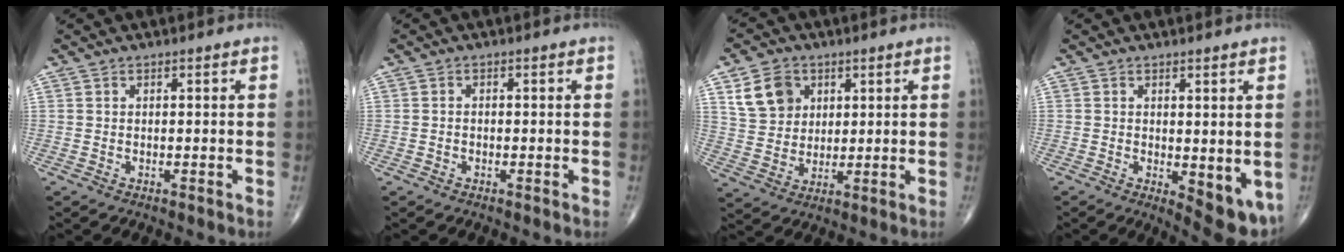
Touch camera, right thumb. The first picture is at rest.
{"total": 0.6, "force": [-0.3, 0.5, 0.3], "torque": [-0.004, 0.002, -0.006]}
{"total": 9.2, "force": [3.9, 7.2, 4.1], "torque": [-0.051, -0.012, 0.078]}
{"total": 7.7, "force": [-1.0, 3.2, 6.9], "torque": [-0.080, -0.021, -0.004]}